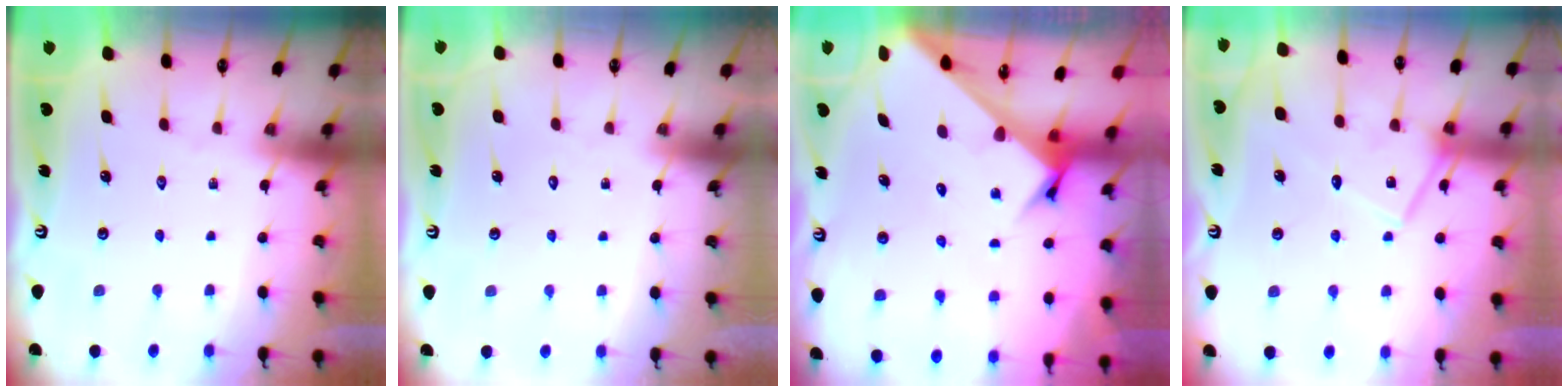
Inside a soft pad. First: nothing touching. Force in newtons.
{"total": 1.7, "press": 1.6, "slide": 0.2}
{"total": 3.3, "press": 3.3, "slide": 0.2}
{"total": 12.9, "press": 12.8, "slide": 0.9}